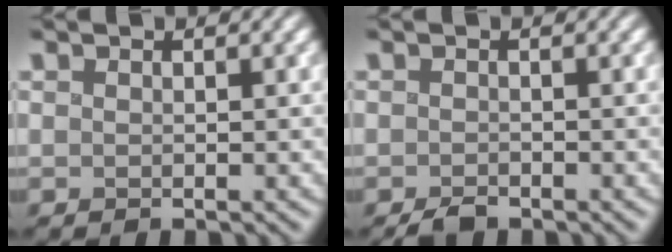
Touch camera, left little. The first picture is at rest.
{"total": 1.6, "force": [-1.5, 0.5, 0.4], "torque": [-0.004, -0.005, -0.029]}